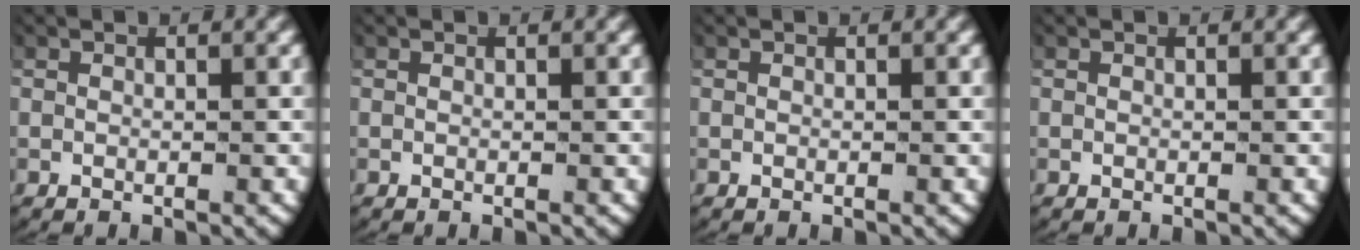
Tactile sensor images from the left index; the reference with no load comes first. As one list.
[{"total": 0.0}, {"total": 0.0}, {"total": 0.0}]